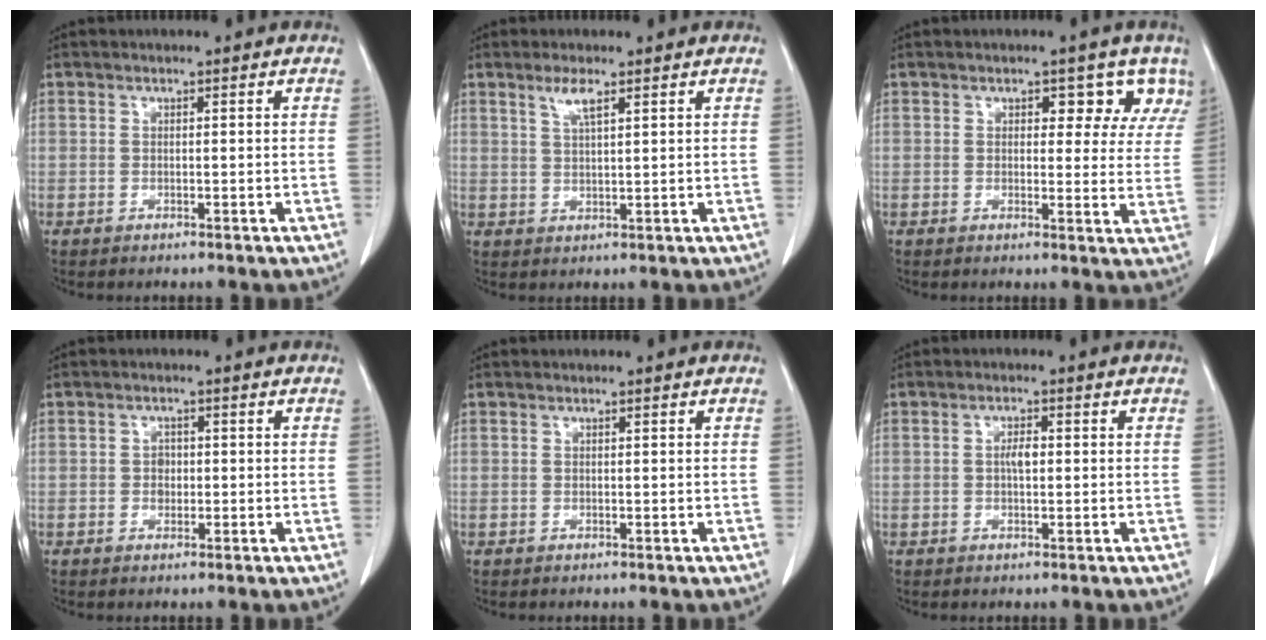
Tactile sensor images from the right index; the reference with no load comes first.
{"total": 3.0, "force": [1.8, 0.3, 2.4], "torque": [-0.052, 0.000, 0.038]}
{"total": 5.4, "force": [3.6, 3.2, 2.4], "torque": [-0.007, -0.002, 0.028]}
{"total": 1.7, "force": [-0.1, 1.4, 0.9], "torque": [-0.013, 0.003, -0.002]}
{"total": 0.0}
{"total": 1.9, "force": [0.0, 0.7, 1.8], "torque": [-0.035, 0.004, 0.000]}